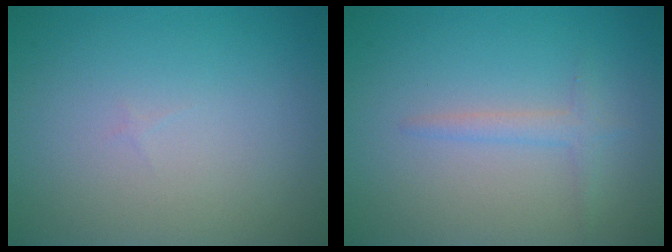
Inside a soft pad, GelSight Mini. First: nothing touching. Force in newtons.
{"total": 1.5, "press": 1.5, "slide": 0.1}